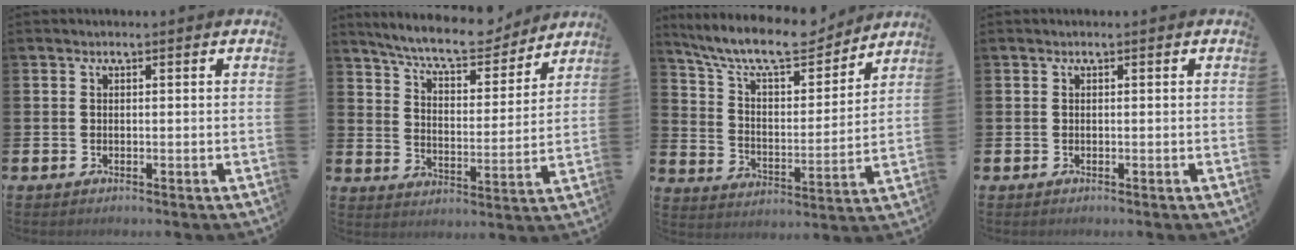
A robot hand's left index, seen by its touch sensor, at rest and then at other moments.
{"total": 8.9, "force": [8.2, 1.6, 3.1], "torque": [-0.088, -0.049, 0.145]}
{"total": 11.6, "force": [10.3, 2.6, 4.6], "torque": [-0.119, -0.065, 0.179]}
{"total": 0.0}